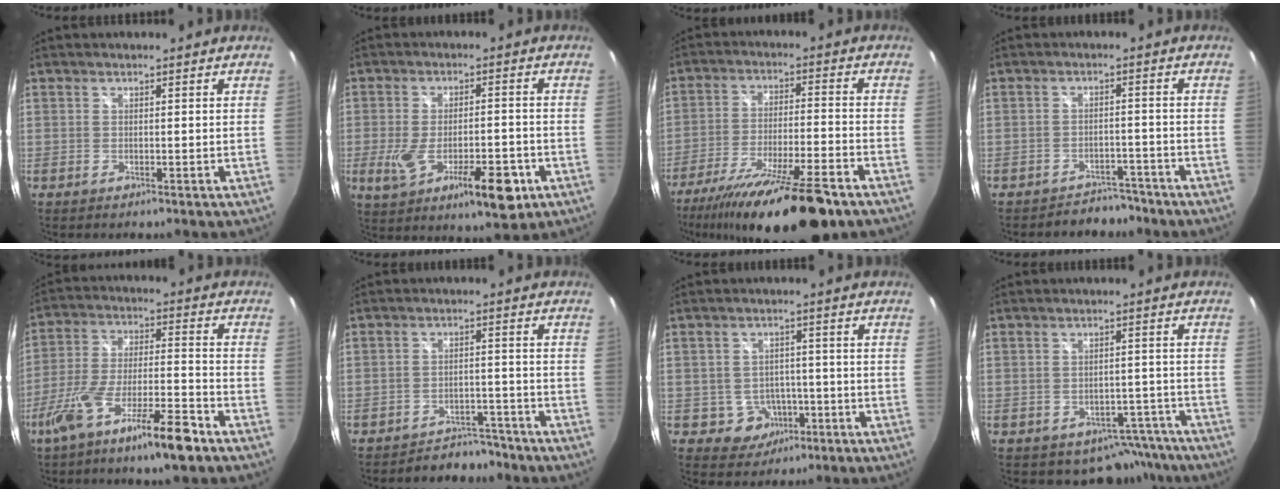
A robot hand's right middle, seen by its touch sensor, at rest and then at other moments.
{"total": 13.6, "force": [-5.1, 4.9, 11.6], "torque": [-0.212, -0.029, -0.076]}
{"total": 20.2, "force": [-15.5, 1.8, 12.8], "torque": [-0.236, -0.046, -0.254]}
{"total": 5.4, "force": [-5.0, 2.1, 0.3], "torque": [-0.007, 0.010, -0.067]}
{"total": 14.4, "force": [-9.5, 2.1, 10.6], "torque": [-0.211, -0.025, -0.167]}
{"total": 6.6, "force": [-6.3, 2.0, 0.3], "torque": [-0.008, 0.012, -0.083]}
{"total": 4.7, "force": [-2.0, 4.2, 0.8], "torque": [-0.027, 0.012, -0.015]}
{"total": 6.7, "force": [-5.4, 3.9, 0.9], "torque": [-0.005, 0.029, -0.048]}